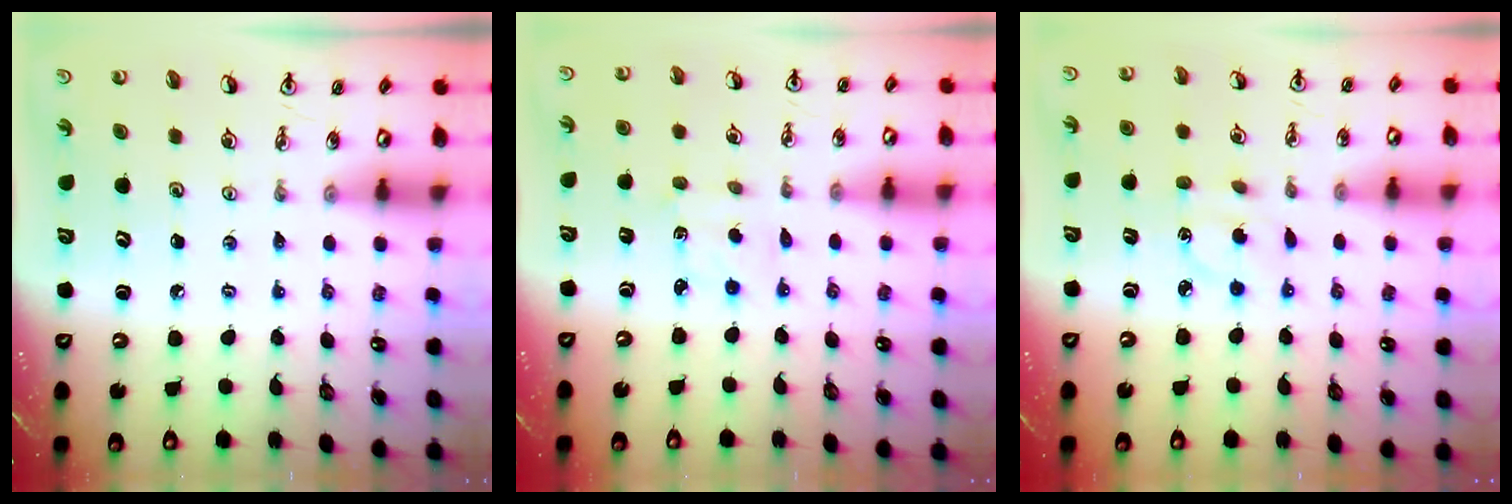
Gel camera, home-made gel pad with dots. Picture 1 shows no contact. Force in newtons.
{"total": 1.7, "press": 1.6, "slide": 0.5}
{"total": 3.5, "press": 3.4, "slide": 0.8}